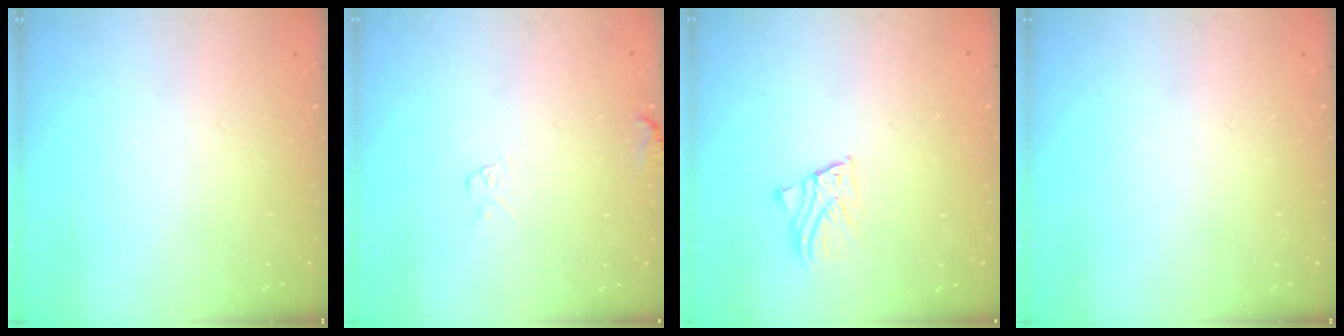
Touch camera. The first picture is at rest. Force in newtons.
{"total": 6.4, "press": 6.3, "slide": 0.5}
{"total": 2.2, "press": 2.2, "slide": 0.1}
{"total": 0.0}